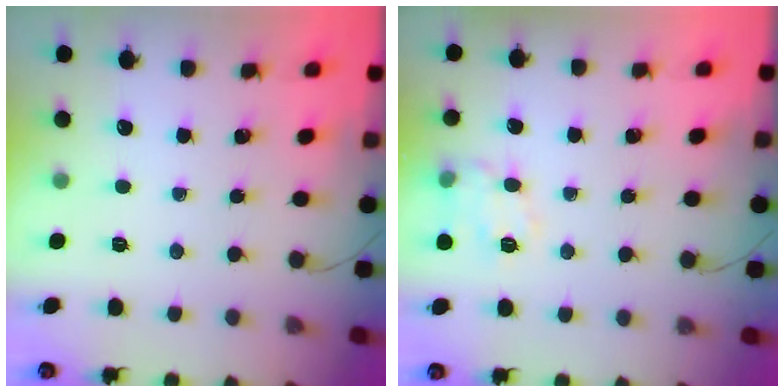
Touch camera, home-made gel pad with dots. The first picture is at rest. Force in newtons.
{"total": 11.6, "press": 11.6, "slide": 0.4}